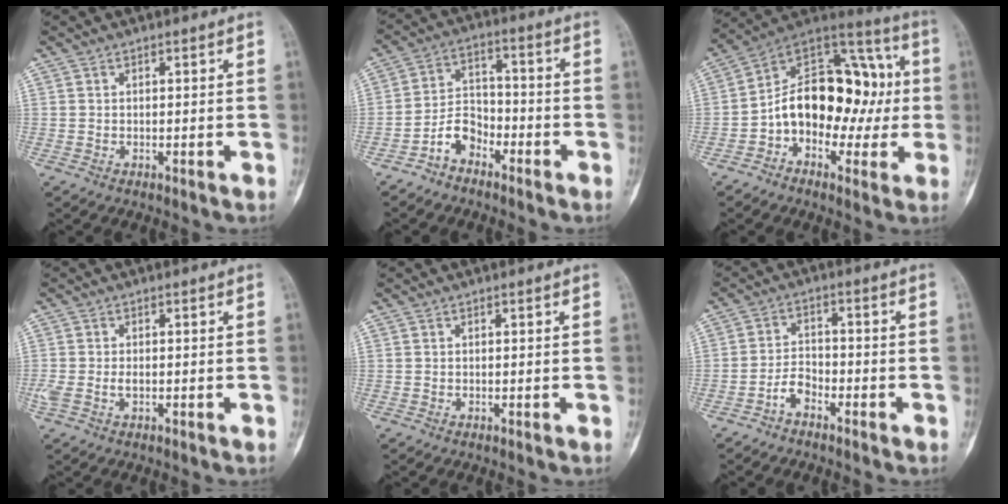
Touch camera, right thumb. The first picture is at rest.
{"total": 6.4, "force": [-4.2, 4.1, 2.6], "torque": [-0.037, 0.045, -0.088]}
{"total": 20.4, "force": [-1.4, 13.7, 15.1], "torque": [-0.186, 0.060, -0.027]}
{"total": 2.4, "force": [-0.4, 1.3, 2.0], "torque": [-0.055, 0.008, -0.006]}
{"total": 0.0}
{"total": 3.5, "force": [-2.6, 1.8, 1.6], "torque": [-0.023, 0.026, -0.054]}